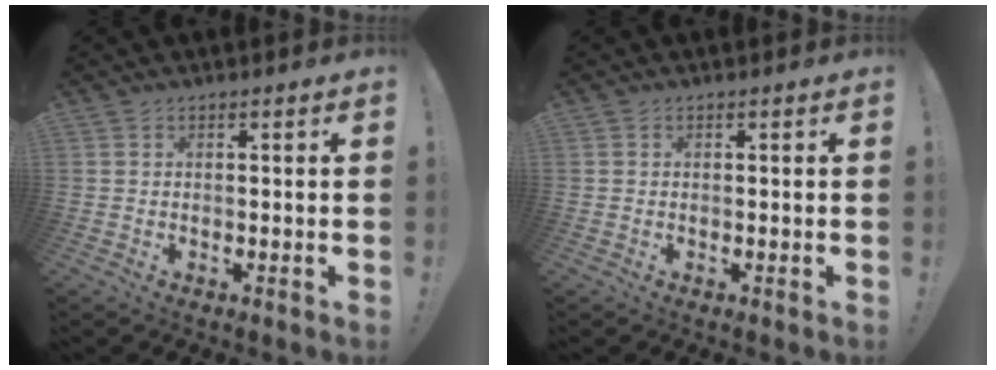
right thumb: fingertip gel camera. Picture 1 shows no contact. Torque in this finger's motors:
{"motor_torque": [0.14, 0.04, 0.38, -0.04, -0.03]}